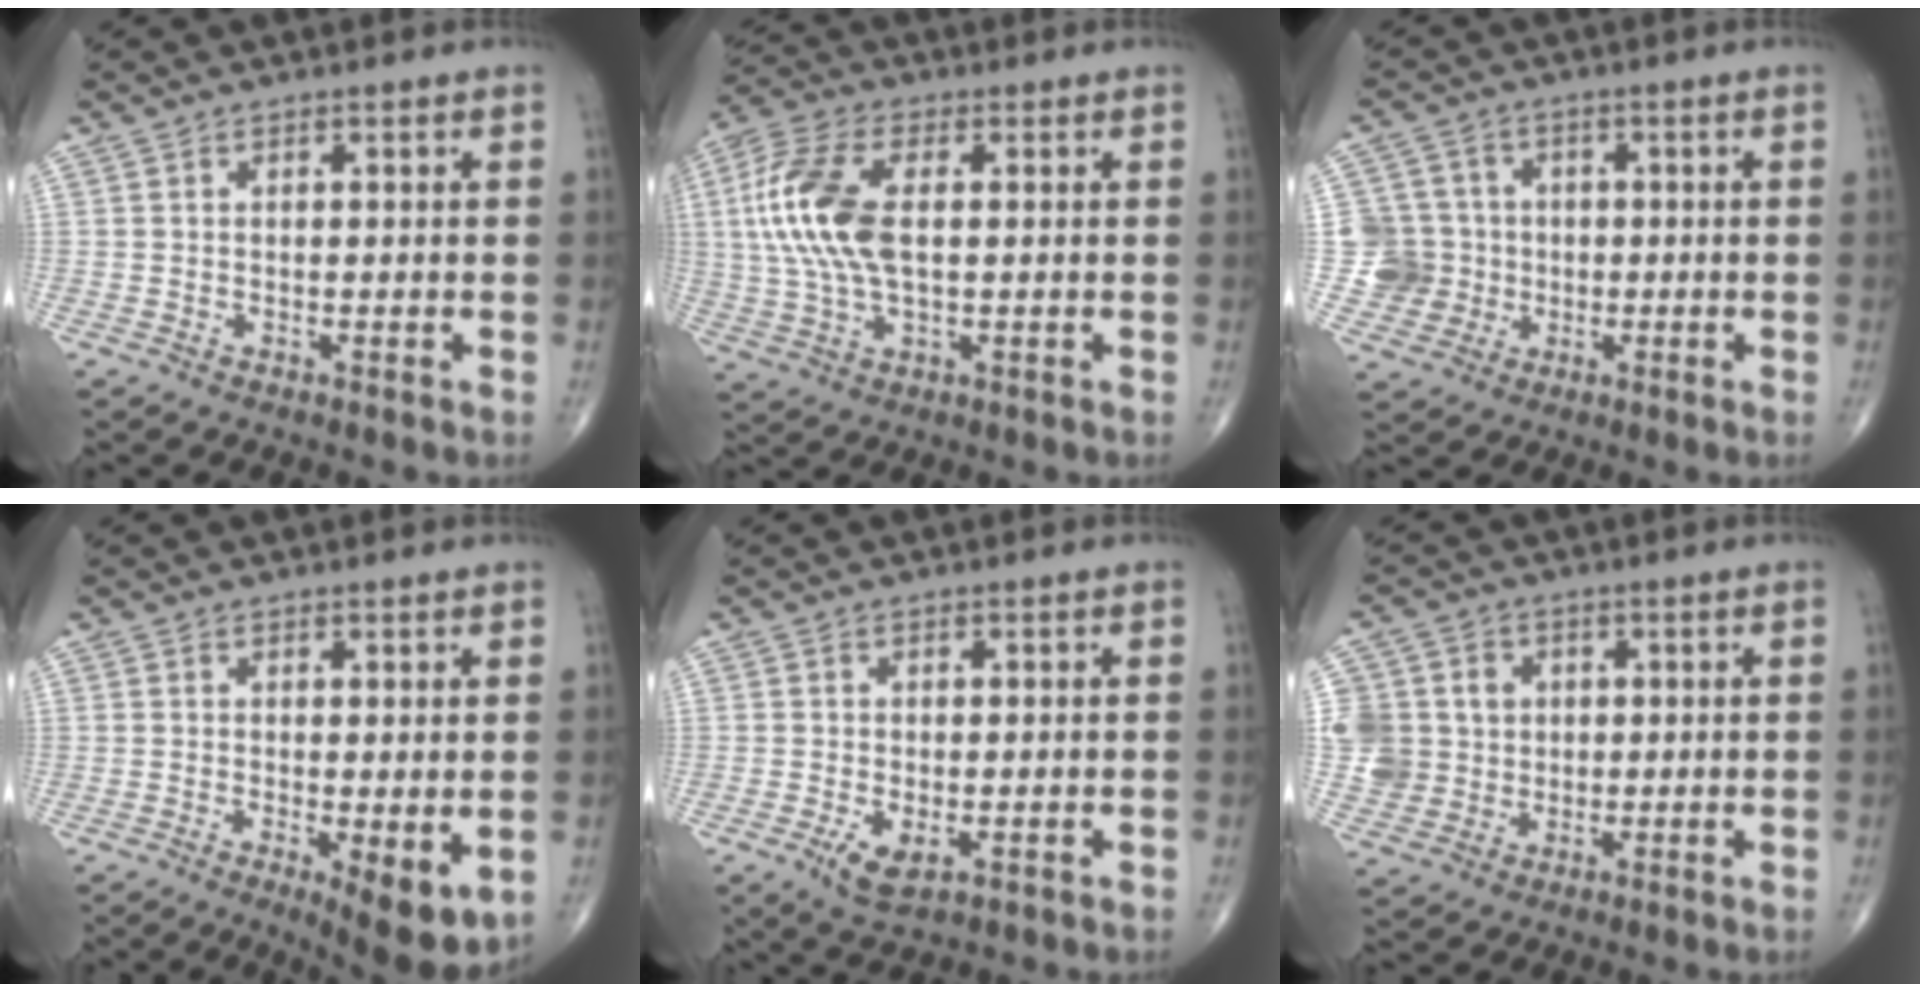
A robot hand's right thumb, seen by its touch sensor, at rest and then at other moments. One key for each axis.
{"total": 14.1, "fx": 1.6, "fy": 7.2, "fz": 12.1, "tx": -0.273, "ty": 0.012, "tz": 0.029}
{"total": 7.9, "fx": -0.7, "fy": 7.8, "fz": 0.6, "tx": 0.018, "ty": 0.015, "tz": -0.013}
{"total": 7.4, "fx": -1.5, "fy": 2.4, "fz": 6.8, "tx": -0.098, "ty": -0.024, "tz": -0.019}
{"total": 4.3, "fx": -1.4, "fy": 2.2, "fz": 3.4, "tx": -0.061, "ty": -0.010, "tz": -0.019}
{"total": 9.8, "fx": 0.9, "fy": 9.5, "fz": 2.5, "tx": -0.027, "ty": 0.014, "tz": 0.024}